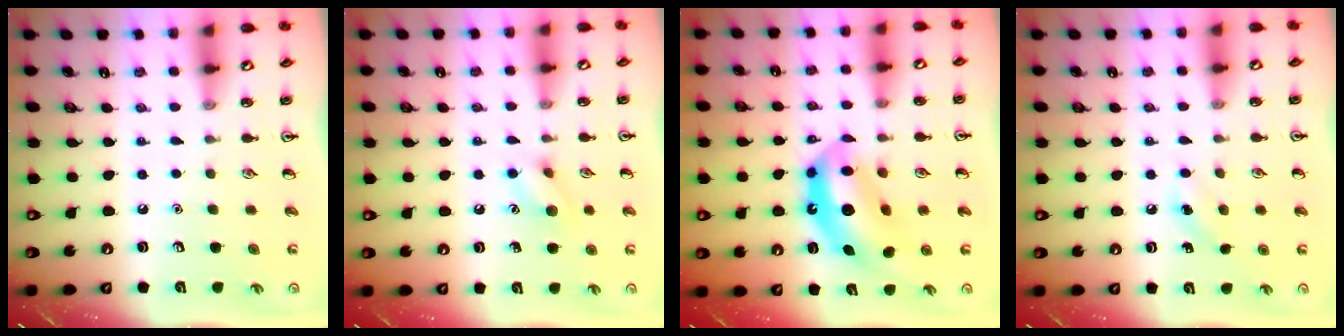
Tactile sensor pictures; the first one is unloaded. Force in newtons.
{"total": 7.4, "press": 7.4, "slide": 0.6}
{"total": 12.9, "press": 12.2, "slide": 4.0}
{"total": 6.9, "press": 6.6, "slide": 2.1}